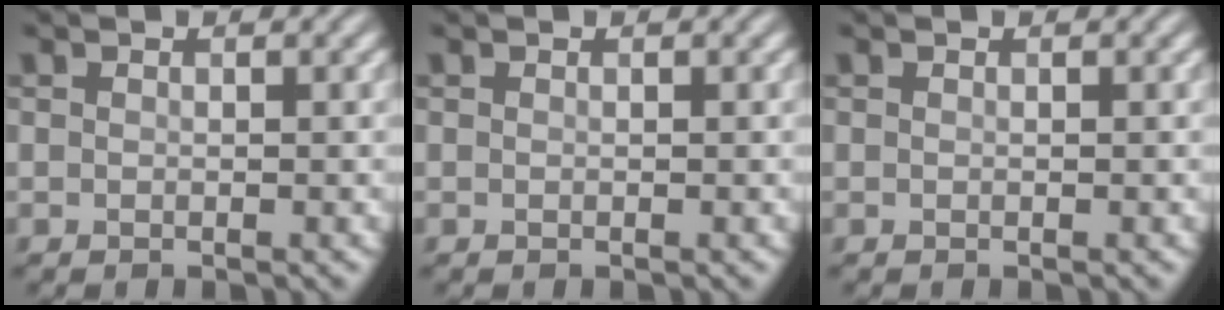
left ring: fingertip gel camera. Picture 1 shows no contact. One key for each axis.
{"total": 0.0}
{"total": 0.0}